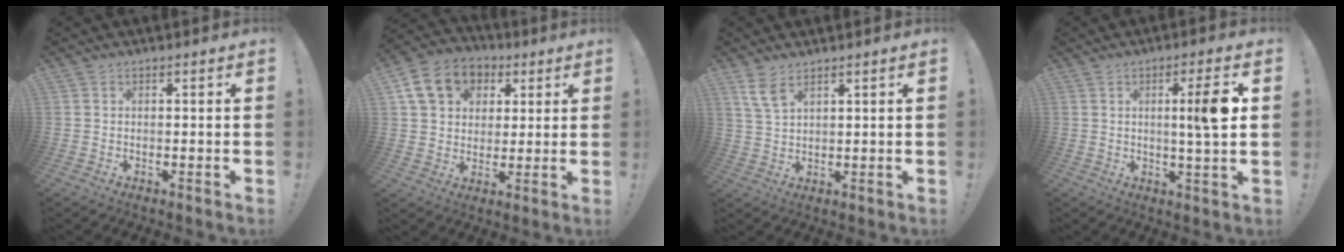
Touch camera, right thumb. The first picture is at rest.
{"total": 14.7, "force": [5.7, 11.6, 6.9], "torque": [-0.095, -0.014, 0.113]}
{"total": 5.6, "force": [3.7, 2.0, 3.6], "torque": [-0.059, -0.018, 0.069]}
{"total": 8.7, "force": [1.4, -0.2, 8.6], "torque": [-0.130, -0.009, 0.009]}